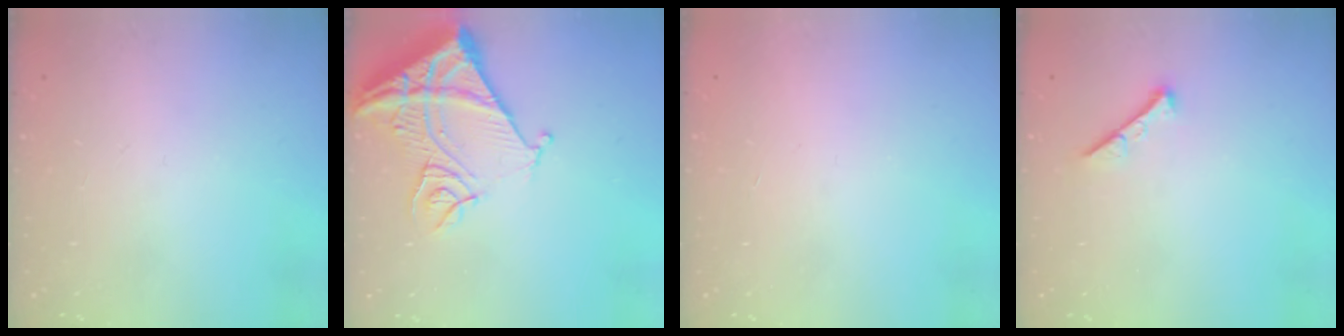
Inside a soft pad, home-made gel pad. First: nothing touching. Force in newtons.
{"total": 14.7, "press": 14.6, "slide": 1.6}
{"total": 1.7, "press": 1.7, "slide": 0.1}
{"total": 0.0}